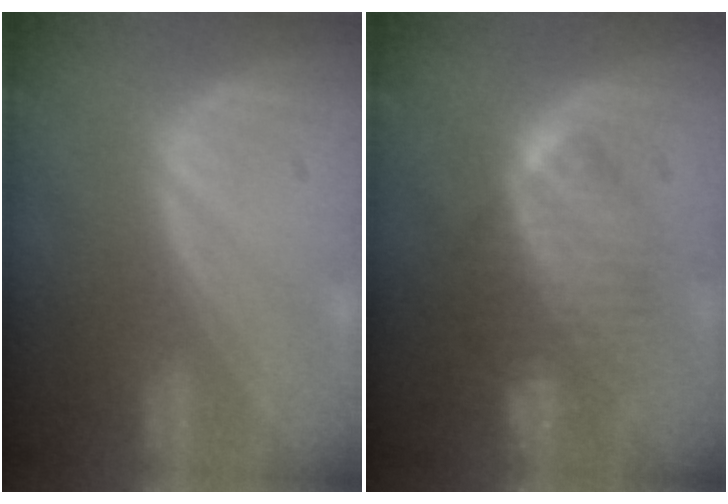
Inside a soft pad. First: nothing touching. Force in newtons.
{"total": 6.9, "press": 6.9, "slide": 0.8}